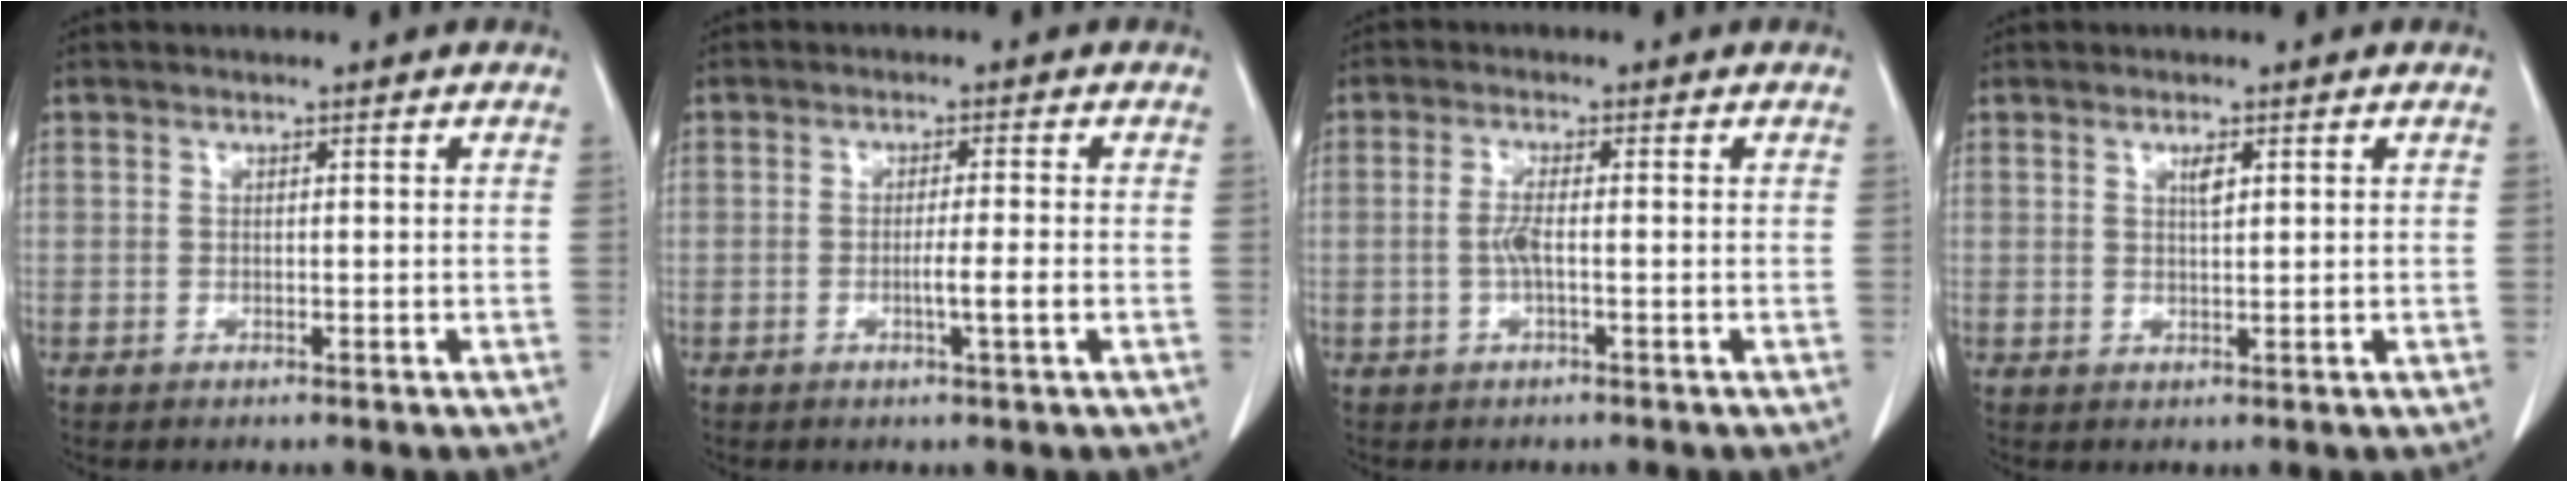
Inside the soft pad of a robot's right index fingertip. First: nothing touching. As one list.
[{"total": 3.2, "force": [-1.0, -0.5, 3.0], "torque": [-0.052, -0.005, -0.017]}, {"total": 2.5, "force": [-0.4, 0.2, 2.4], "torque": [-0.055, 0.000, -0.010]}, {"total": 1.6, "force": [0.7, 0.3, 1.3], "torque": [-0.025, -0.002, 0.013]}]